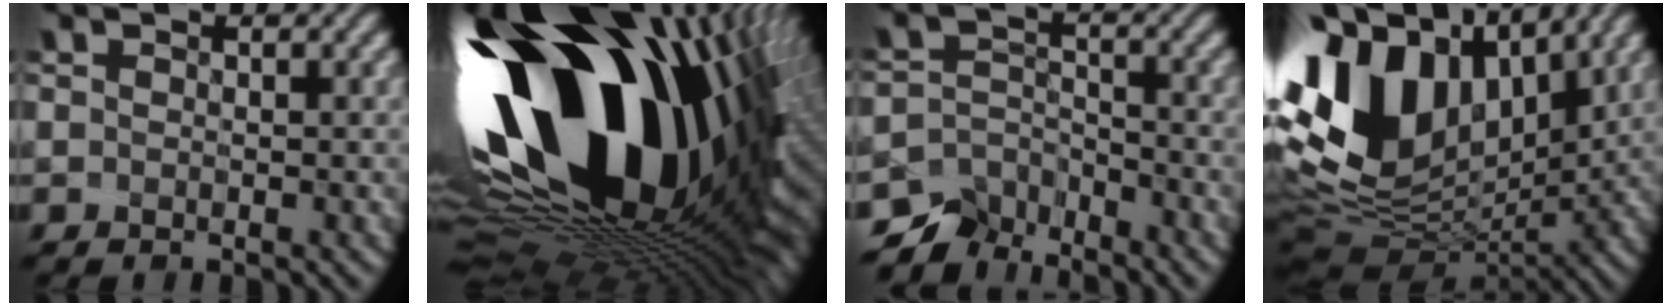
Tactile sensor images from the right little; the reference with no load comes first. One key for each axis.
{"total": 21.0, "fx": 6.6, "fy": 10.8, "fz": 16.7, "tx": -0.282, "ty": 0.002, "tz": 0.109}
{"total": 5.3, "fx": -4.9, "fy": 1.7, "fz": 0.5, "tx": -0.004, "ty": -0.004, "tz": -0.089}
{"total": 14.4, "fx": 4.2, "fy": 9.3, "fz": 10.2, "tx": -0.240, "ty": 0.022, "tz": 0.078}